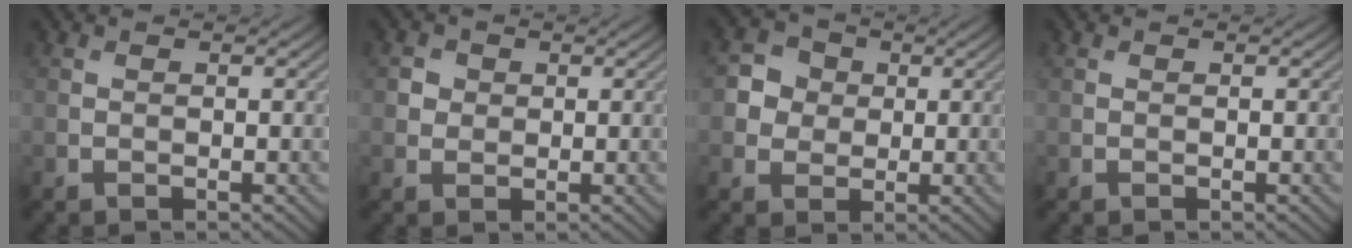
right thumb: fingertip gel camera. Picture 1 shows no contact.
{"total": 2.1, "force": [0.5, 1.9, 0.6], "torque": [-0.015, -0.005, 0.010]}
{"total": 4.1, "force": [0.4, 3.8, 1.5], "torque": [-0.029, 0.008, -0.001]}
{"total": 0.0}